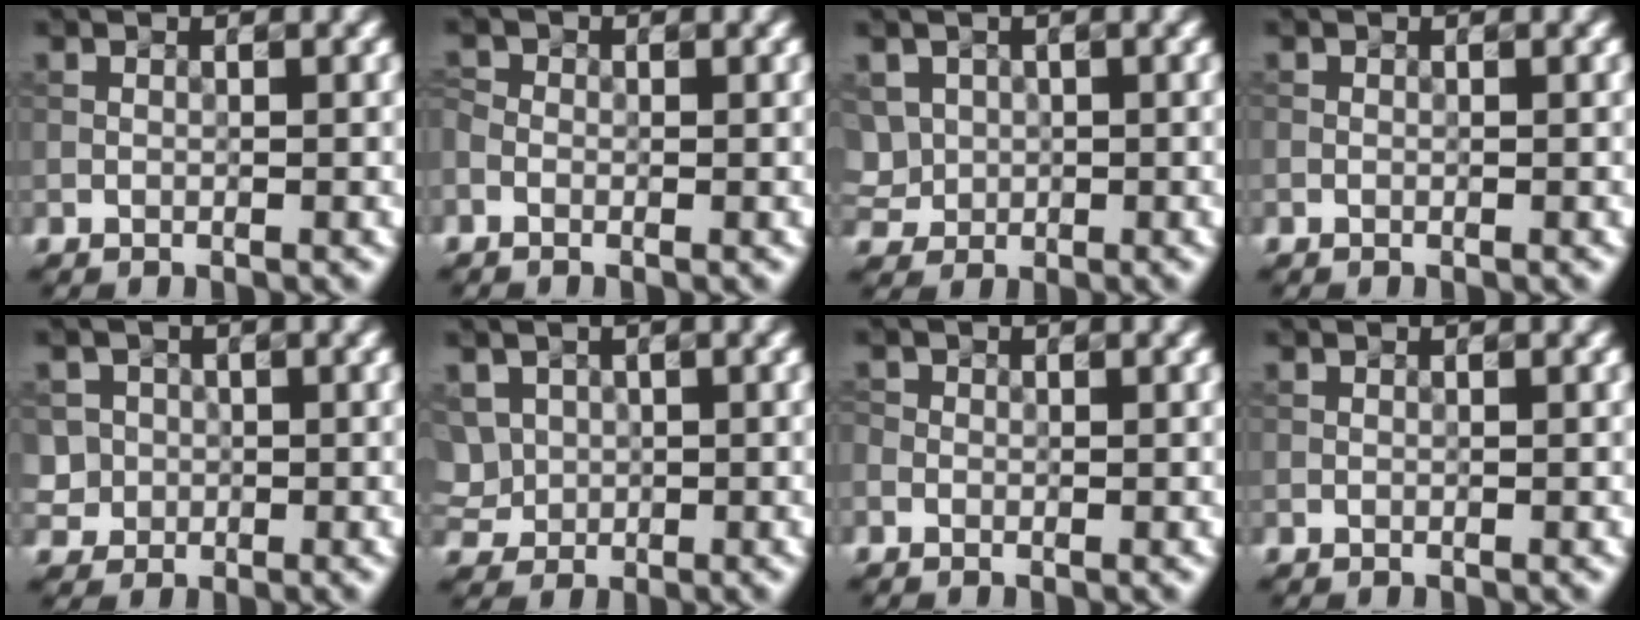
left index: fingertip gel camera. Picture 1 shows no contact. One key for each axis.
{"total": 1.0, "fx": -0.5, "fy": 0.7, "fz": 0.5, "tx": -0.015, "ty": -0.002, "tz": -0.010}
{"total": 3.8, "fx": 0.5, "fy": 3.4, "fz": 1.5, "tx": -0.035, "ty": 0.014, "tz": 0.011}
{"total": 0.0}
{"total": 3.5, "fx": -0.3, "fy": 3.5, "fz": 0.5, "tx": 0.007, "ty": 0.017, "tz": -0.011}
{"total": 4.4, "fx": 0.7, "fy": 3.8, "fz": 1.9, "tx": -0.048, "ty": 0.018, "tz": 0.010}
{"total": 0.6, "fx": -0.3, "fy": 0.5, "fz": 0.2, "tx": -0.002, "ty": 0.000, "tz": -0.006}
{"total": 0.0}